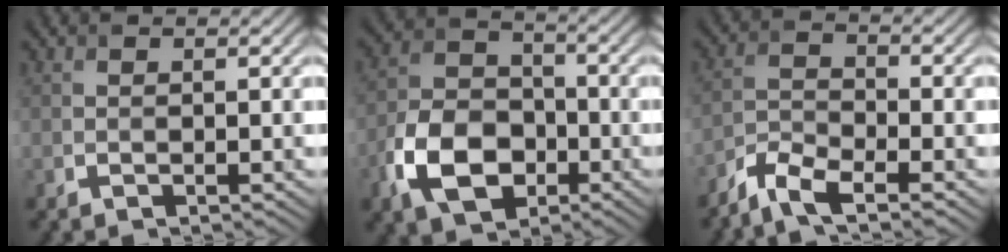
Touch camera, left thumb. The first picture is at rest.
{"total": 10.1, "force": [-4.1, 6.9, 6.0], "torque": [-0.134, -0.008, -0.092]}
{"total": 5.3, "force": [-4.2, 1.2, 3.0], "torque": [-0.071, -0.007, -0.094]}